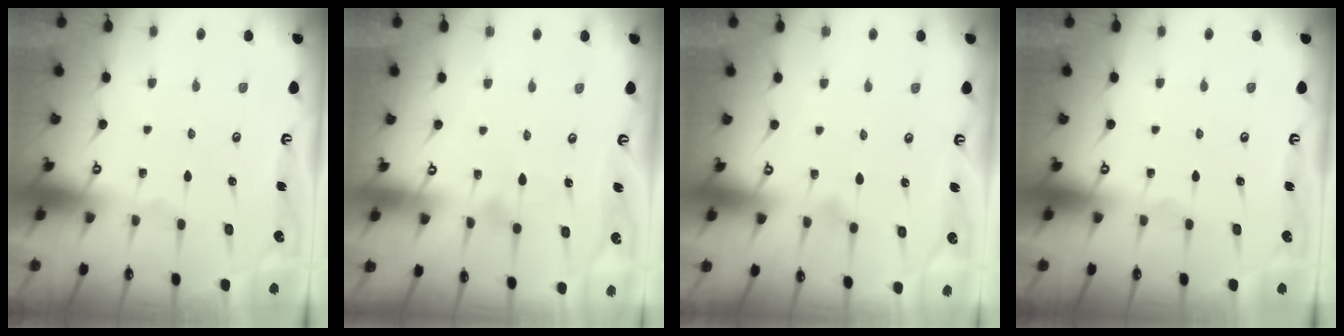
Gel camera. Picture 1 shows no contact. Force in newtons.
{"total": 6.7, "press": 6.7, "slide": 0.4}
{"total": 7.1, "press": 7.0, "slide": 1.1}
{"total": 0.0}